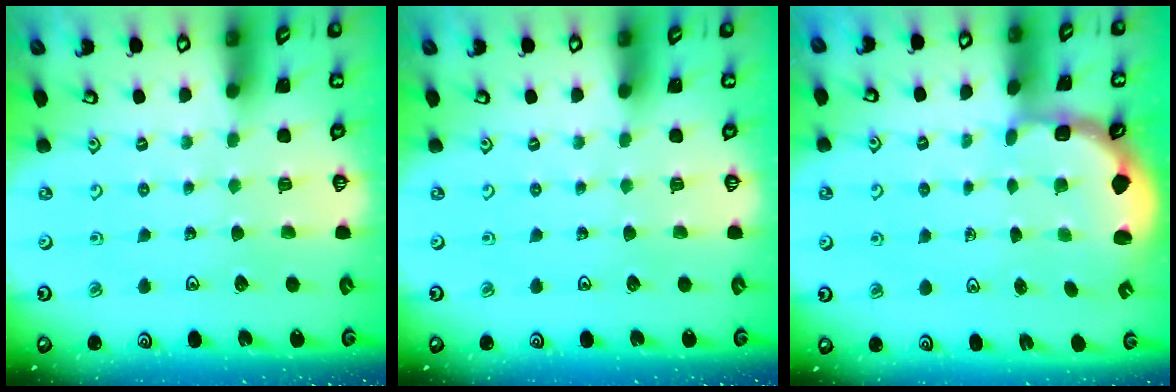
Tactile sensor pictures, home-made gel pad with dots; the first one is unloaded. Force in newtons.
{"total": 0.0}
{"total": 3.0, "press": 2.0, "slide": 2.2}